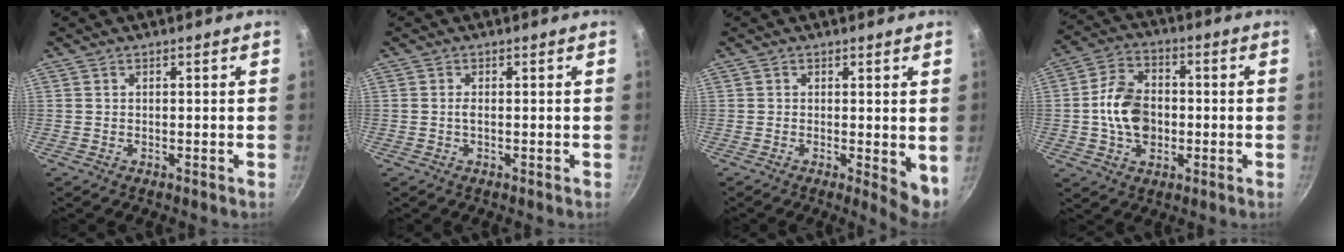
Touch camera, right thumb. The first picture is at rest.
{"total": 1.0, "force": [-0.2, 0.4, 0.9], "torque": [-0.020, 0.003, -0.004]}
{"total": 4.8, "force": [-0.2, 1.7, 4.5], "torque": [-0.054, -0.008, -0.002]}
{"total": 11.5, "force": [-0.9, 8.3, 7.8], "torque": [-0.121, 0.020, -0.023]}